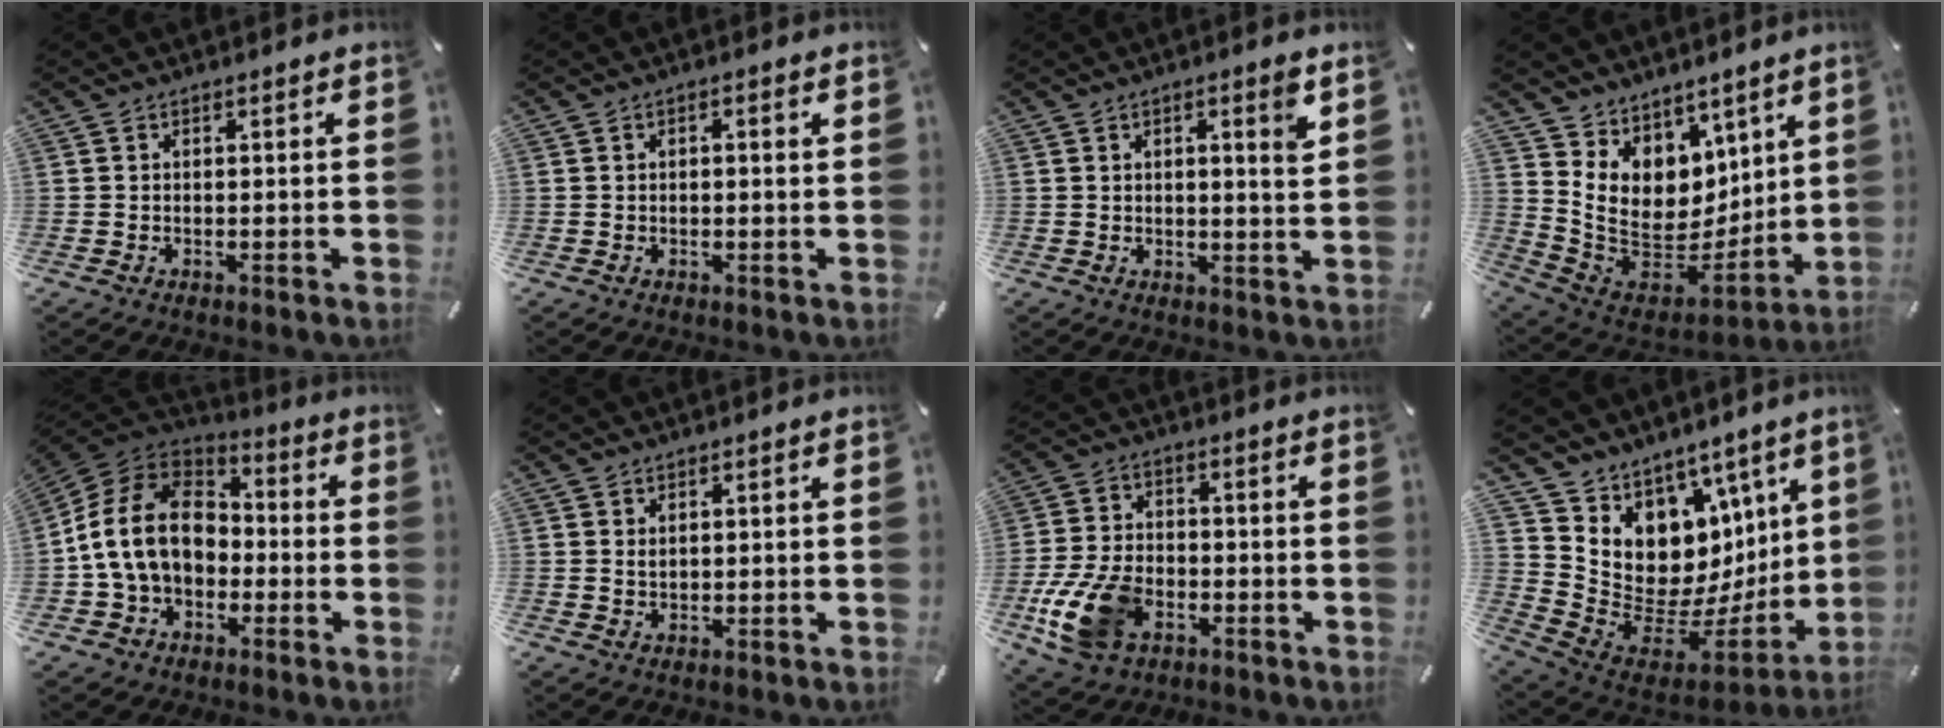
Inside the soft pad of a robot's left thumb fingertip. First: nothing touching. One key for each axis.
{"total": 1.1, "fx": 0.1, "fy": 0.3, "fz": 1.0, "tx": -0.019, "ty": 0.003, "tz": 0.001}
{"total": 4.6, "fx": 2.0, "fy": 0.3, "fz": 4.1, "tx": -0.065, "ty": -0.011, "tz": 0.028}
{"total": 12.4, "fx": 5.6, "fy": 10.2, "fz": 4.3, "tx": -0.094, "ty": -0.076, "tz": 0.121}
{"total": 16.0, "fx": -1.2, "fy": 12.7, "fz": 9.7, "tx": -0.205, "ty": 0.030, "tz": -0.021}
{"total": 1.0, "fx": 0.6, "fy": 0.6, "fz": 0.7, "tx": -0.014, "ty": 0.000, "tz": 0.011}
{"total": 13.1, "fx": -5.3, "fy": 8.5, "fz": 8.5, "tx": -0.180, "ty": 0.021, "tz": -0.091}
{"total": 9.3, "fx": 2.9, "fy": 8.7, "fz": 1.6, "tx": -0.019, "ty": -0.091, "tz": 0.075}